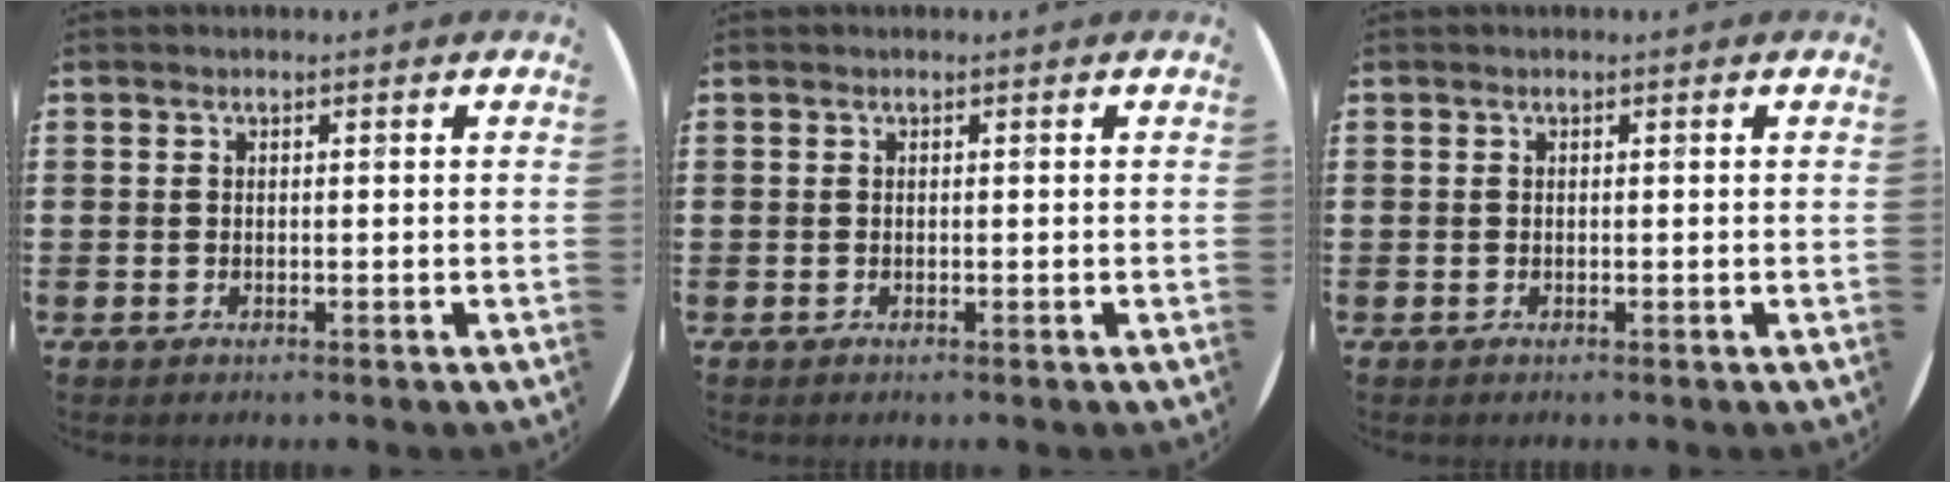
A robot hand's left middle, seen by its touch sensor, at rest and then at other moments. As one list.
[{"total": 0.0}, {"total": 0.0}]